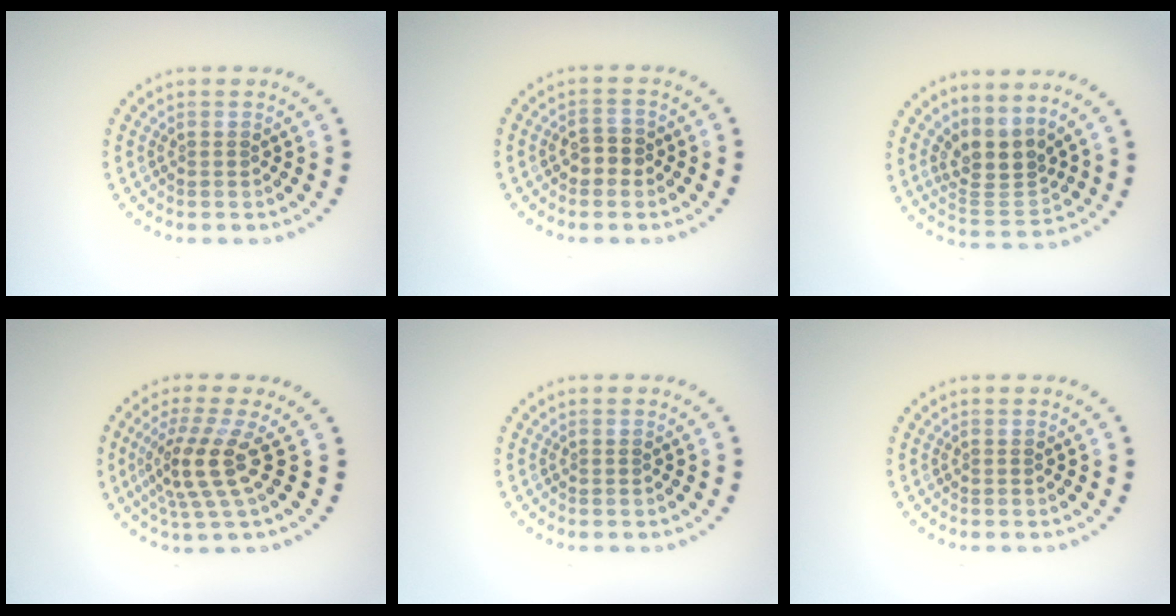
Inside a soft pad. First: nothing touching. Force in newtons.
{"total": 1.8, "press": 1.7, "slide": 0.3}
{"total": 3.4, "press": 2.6, "slide": 2.1}
{"total": 4.1, "press": 2.9, "slide": 2.9}
{"total": 0.0}
{"total": 0.0}